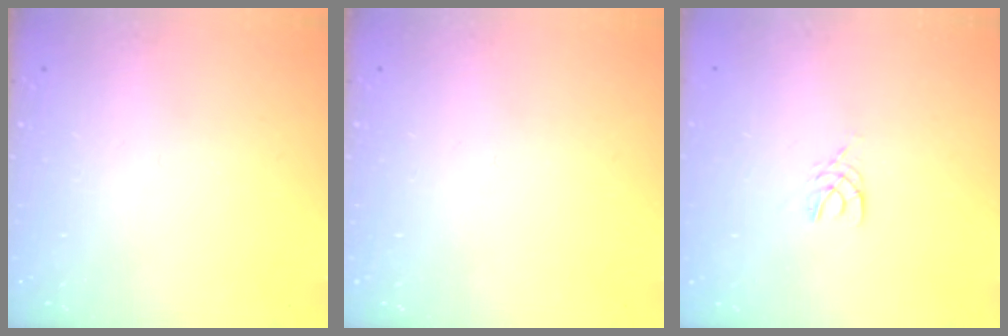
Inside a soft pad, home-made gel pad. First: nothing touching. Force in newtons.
{"total": 0.0}
{"total": 2.5, "press": 2.5, "slide": 0.4}